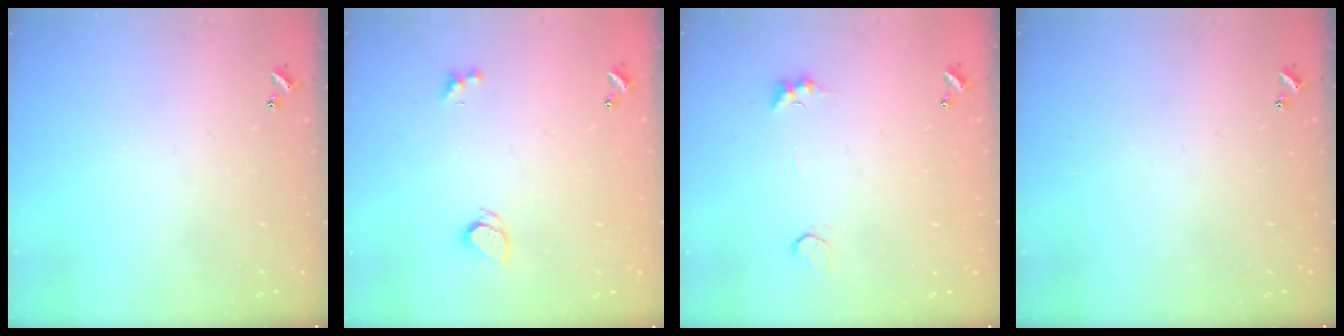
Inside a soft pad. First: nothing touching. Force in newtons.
{"total": 1.8, "press": 1.7, "slide": 0.3}
{"total": 2.7, "press": 2.6, "slide": 0.8}
{"total": 0.0}